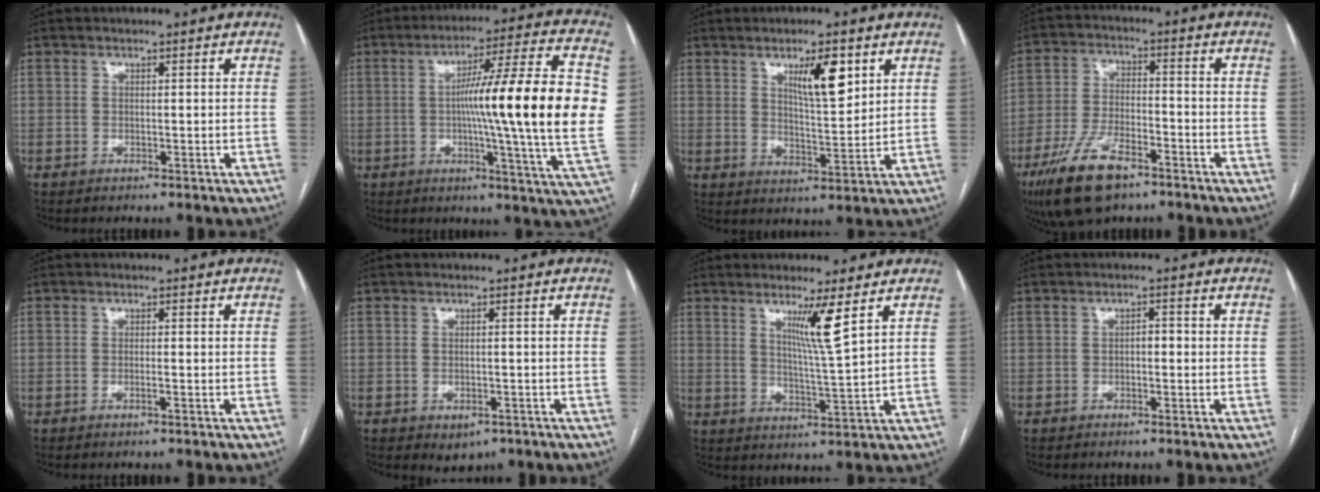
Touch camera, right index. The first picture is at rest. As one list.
[{"total": 22.9, "force": [1.0, -0.7, 22.9], "torque": [-0.279, 0.014, 0.001]}, {"total": 7.7, "force": [3.8, 1.7, 6.4], "torque": [-0.108, -0.004, 0.066]}, {"total": 11.7, "force": [-7.5, 4.4, 7.9], "torque": [-0.165, -0.008, -0.134]}, {"total": 0.8, "force": [-0.4, -0.1, 0.7], "torque": [-0.017, -0.001, -0.006]}, {"total": 2.9, "force": [-1.5, 1.9, 1.6], "torque": [-0.016, 0.000, -0.008]}, {"total": 6.1, "force": [3.2, -1.4, 5.0], "torque": [-0.088, -0.019, 0.058]}, {"total": 1.4, "force": [-0.3, 0.7, 1.2], "torque": [-0.013, 0.006, -0.007]}]